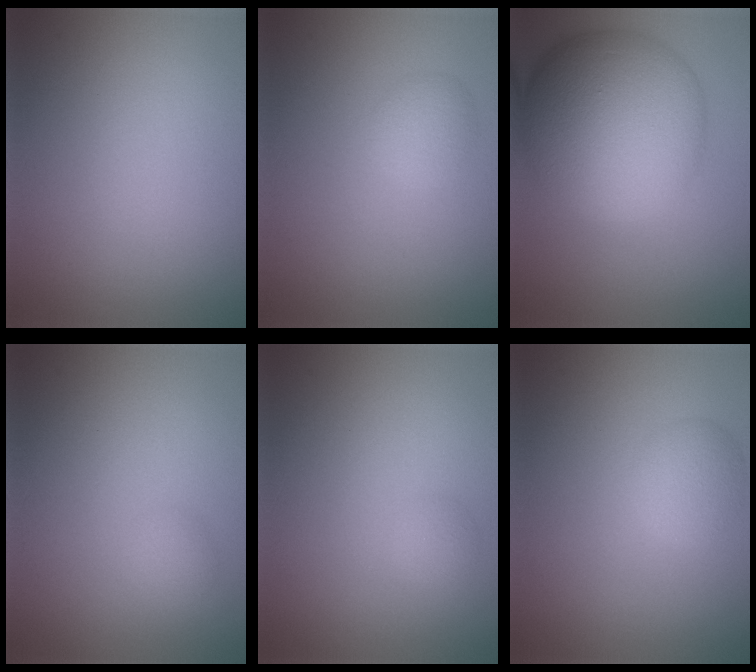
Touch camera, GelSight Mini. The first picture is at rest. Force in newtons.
{"total": 2.0, "press": 2.0, "slide": 0.1}
{"total": 14.3, "press": 14.3, "slide": 0.2}
{"total": 1.3, "press": 1.3, "slide": 0.1}
{"total": 1.0, "press": 1.0, "slide": 0.1}
{"total": 2.7, "press": 2.7, "slide": 0.1}